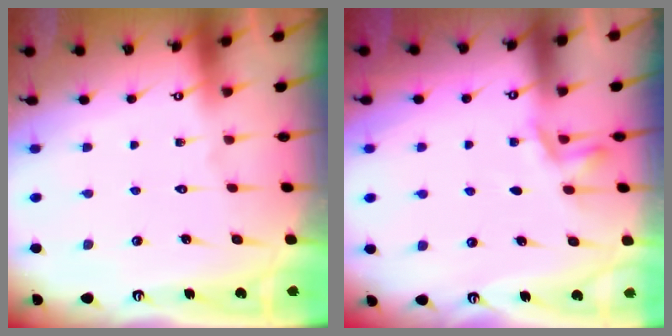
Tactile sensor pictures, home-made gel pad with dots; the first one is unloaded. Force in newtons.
{"total": 2.7, "press": 2.3, "slide": 1.5}